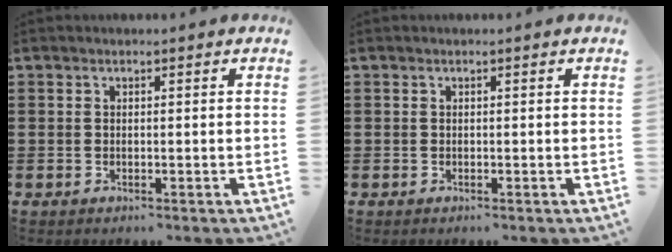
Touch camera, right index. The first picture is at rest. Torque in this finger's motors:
{"motor_torque": [0.36, 0.97, 0.01, 0.01]}